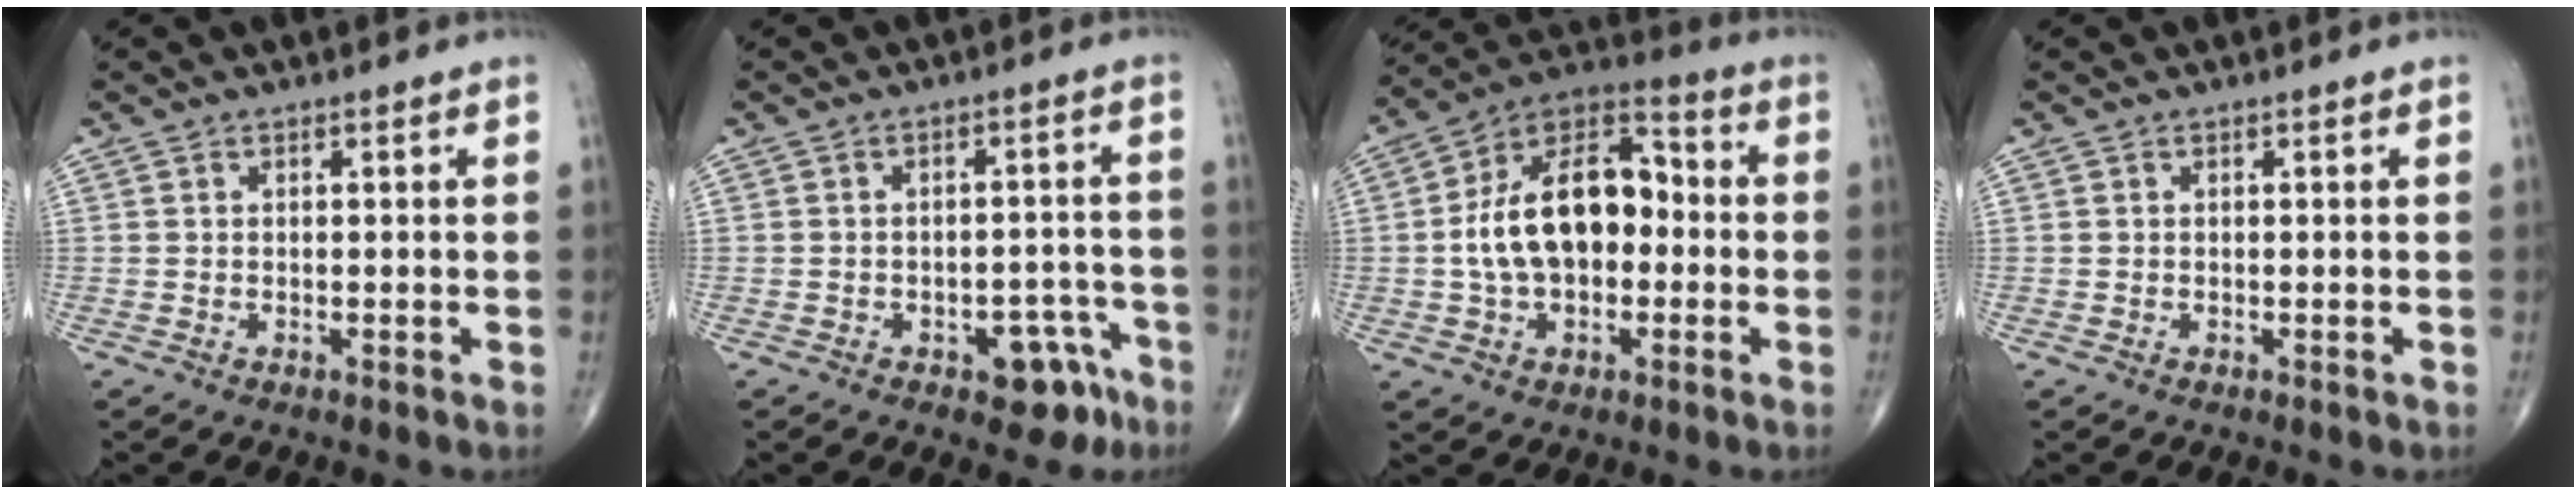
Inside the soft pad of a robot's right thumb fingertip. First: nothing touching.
{"total": 7.3, "force": [-4.1, 3.9, 4.6], "torque": [-0.028, 0.037, -0.048]}
{"total": 17.7, "force": [-0.6, 10.8, 14.0], "torque": [-0.216, 0.040, -0.019]}
{"total": 0.0}